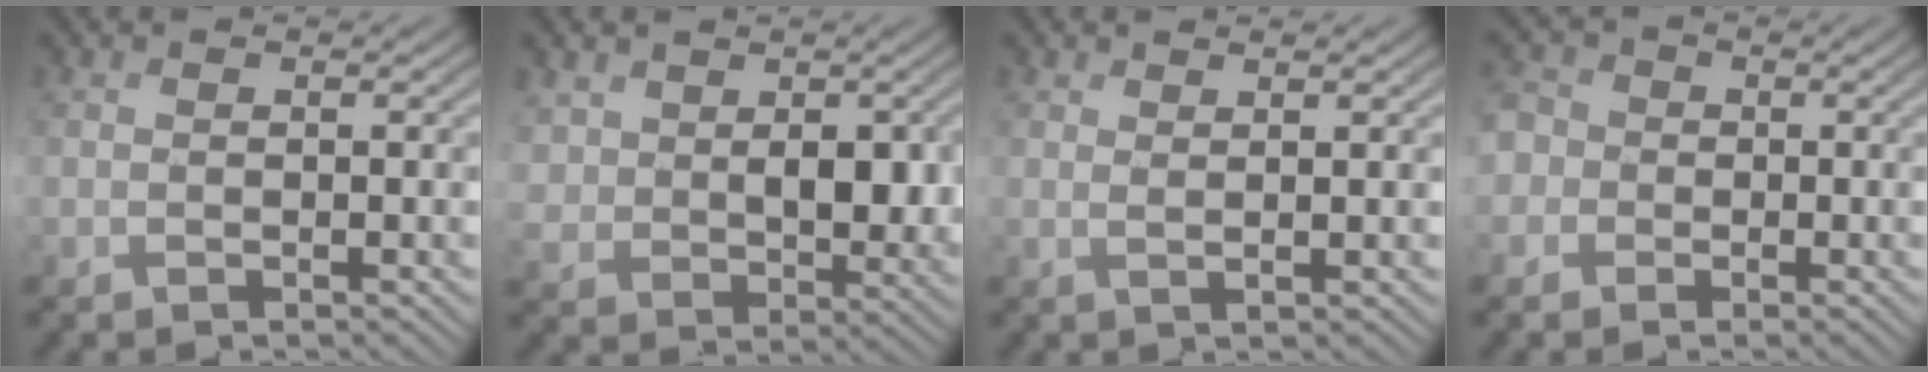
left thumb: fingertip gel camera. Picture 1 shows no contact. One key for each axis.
{"total": 6.9, "fx": 2.4, "fy": 5.2, "fz": 3.9, "tx": -0.095, "ty": -0.023, "tz": 0.048}
{"total": 1.4, "fx": 1.0, "fy": 0.2, "fz": 1.0, "tx": -0.022, "ty": 0.001, "tz": 0.015}
{"total": 4.4, "fx": -0.5, "fy": 4.2, "fz": 1.1, "tx": -0.036, "ty": 0.009, "tz": -0.037}